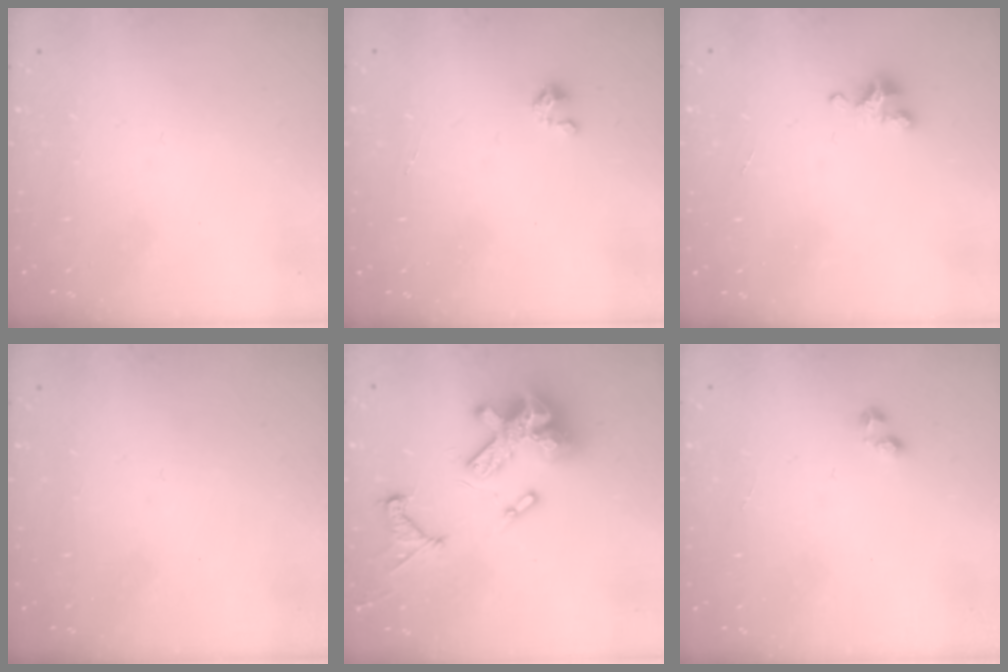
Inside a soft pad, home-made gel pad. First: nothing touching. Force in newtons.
{"total": 0.0}
{"total": 3.3, "press": 3.3, "slide": 0.3}
{"total": 0.0}
{"total": 17.5, "press": 17.4, "slide": 1.9}
{"total": 1.4, "press": 1.4, "slide": 0.5}